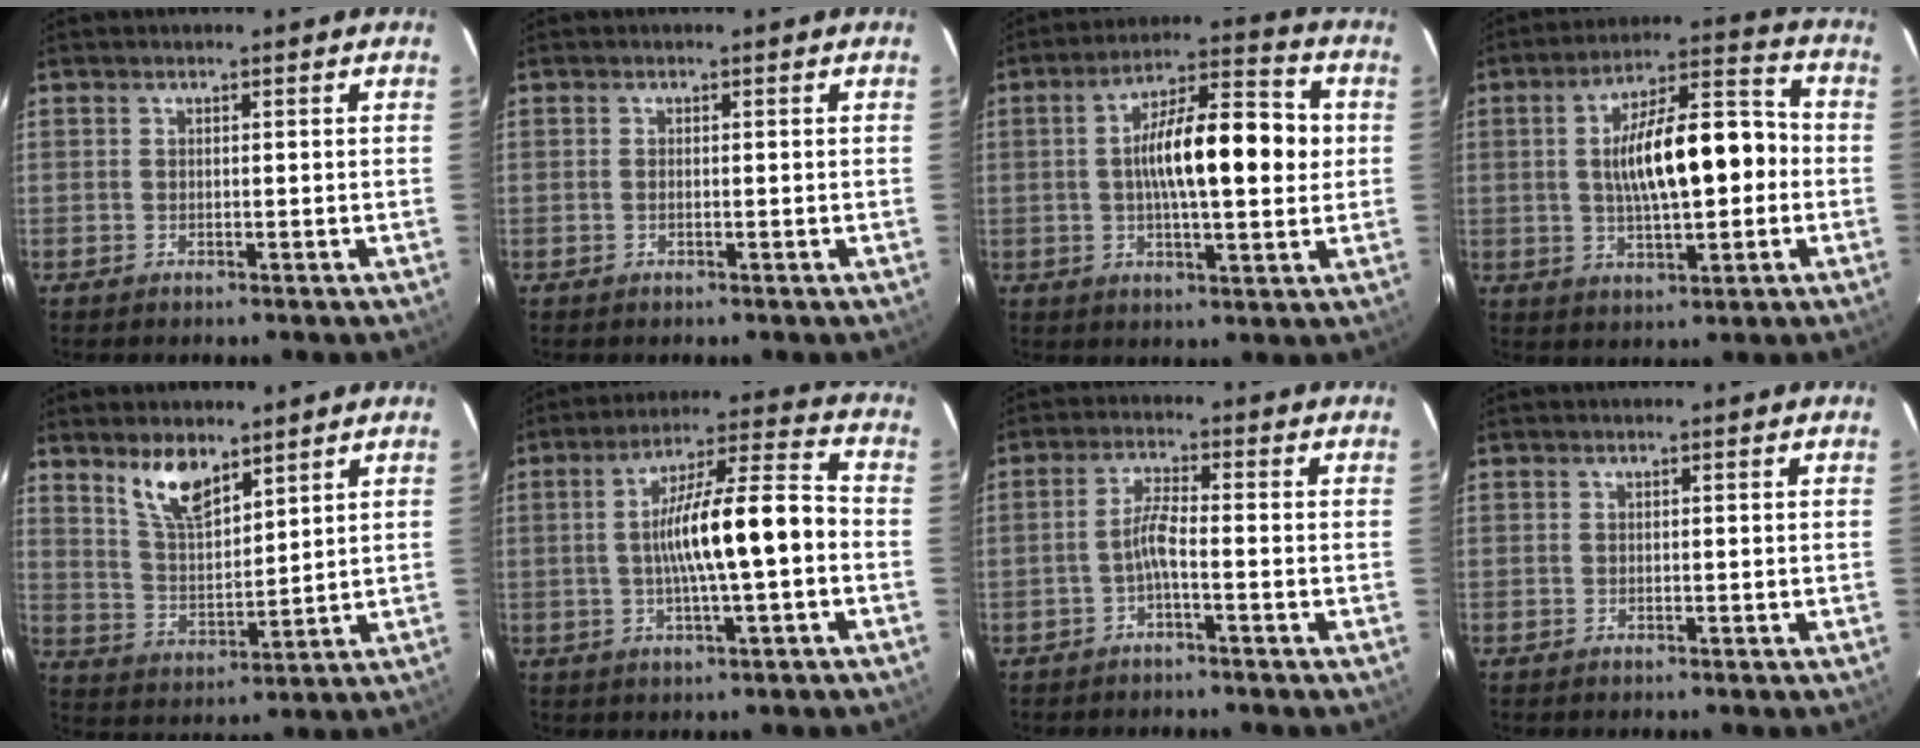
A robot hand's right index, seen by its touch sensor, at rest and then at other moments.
{"total": 0.0}
{"total": 15.0, "force": [1.0, 4.4, 14.3], "torque": [-0.237, 0.022, 0.012]}
{"total": 15.0, "force": [-0.4, 5.4, 14.0], "torque": [-0.229, 0.026, 0.001]}
{"total": 8.6, "force": [6.2, 3.0, 5.1], "torque": [-0.092, 0.001, 0.127]}
{"total": 13.2, "force": [-1.8, 1.6, 13.0], "torque": [-0.210, 0.017, -0.023]}
{"total": 3.3, "force": [-1.6, -0.2, 2.8], "torque": [-0.065, 0.007, -0.033]}
{"total": 0.0}